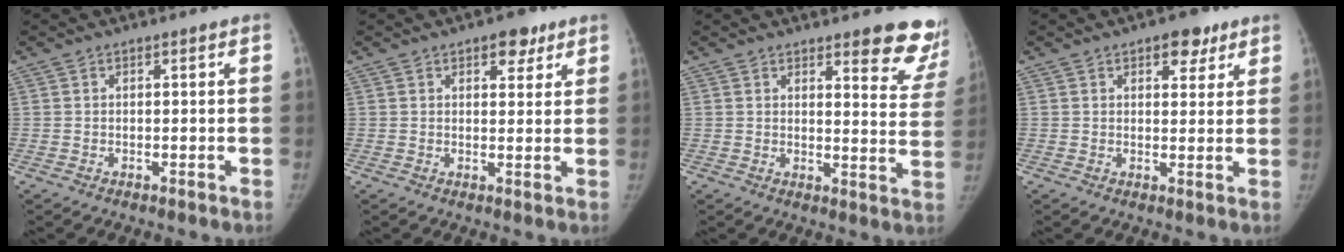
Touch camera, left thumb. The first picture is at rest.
{"total": 4.8, "force": [2.8, 2.6, 2.9], "torque": [-0.010, -0.011, 0.036]}
{"total": 11.3, "force": [9.1, 3.1, 5.9], "torque": [-0.026, -0.063, 0.089]}
{"total": 5.4, "force": [3.2, 3.0, 3.3], "torque": [-0.012, -0.011, 0.040]}